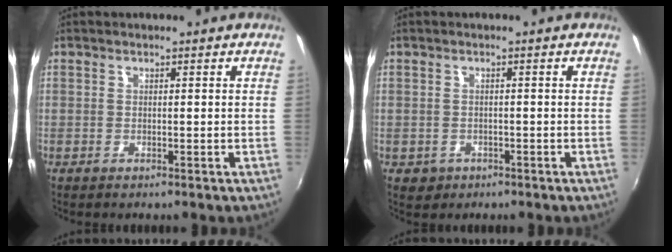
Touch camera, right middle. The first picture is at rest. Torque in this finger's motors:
{"motor_torque": [0.33, -0.36, 0.02, 0.00]}